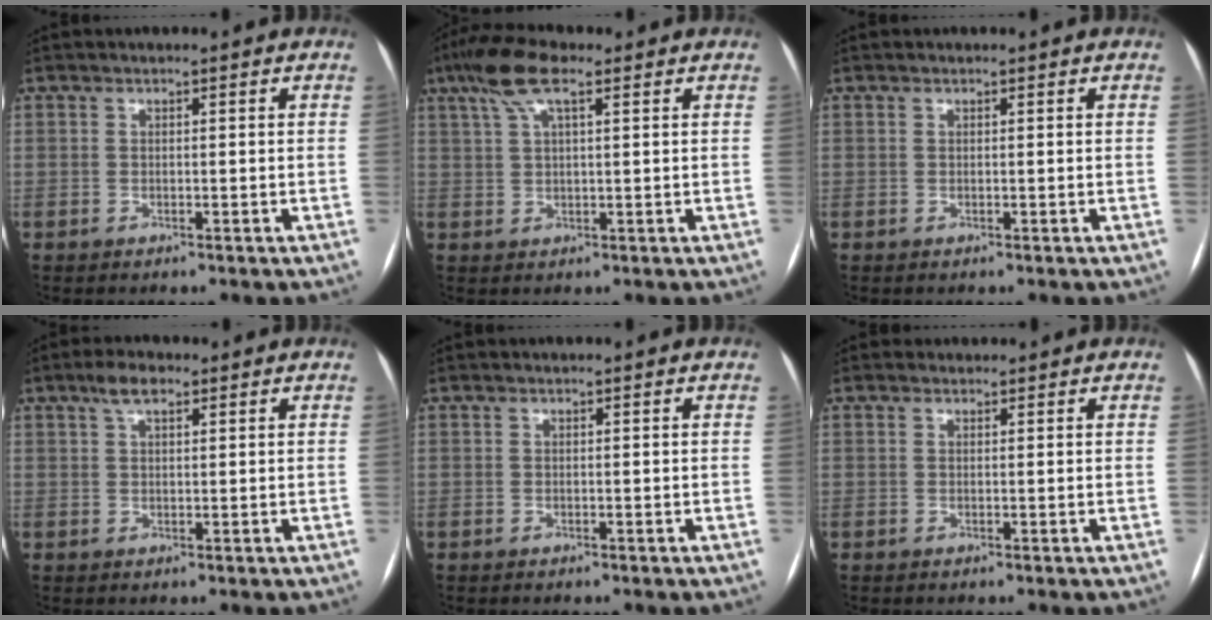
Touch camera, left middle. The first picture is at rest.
{"total": 7.2, "force": [4.1, 1.7, 5.7], "torque": [-0.122, 0.028, 0.077]}
{"total": 0.0}
{"total": 3.5, "force": [2.2, 1.3, 2.4], "torque": [-0.050, 0.013, 0.041]}
{"total": 0.0}
{"total": 0.7, "force": [0.5, 0.4, -0.1], "torque": [-0.001, 0.004, 0.008]}